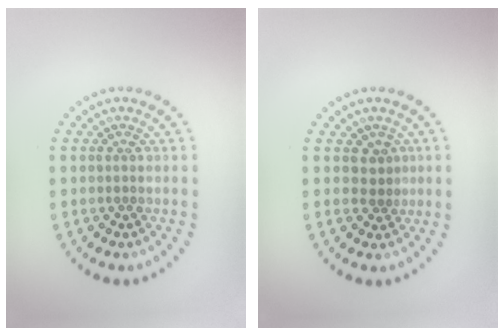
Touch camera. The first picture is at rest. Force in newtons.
{"total": 1.6, "press": 1.2, "slide": 1.0}